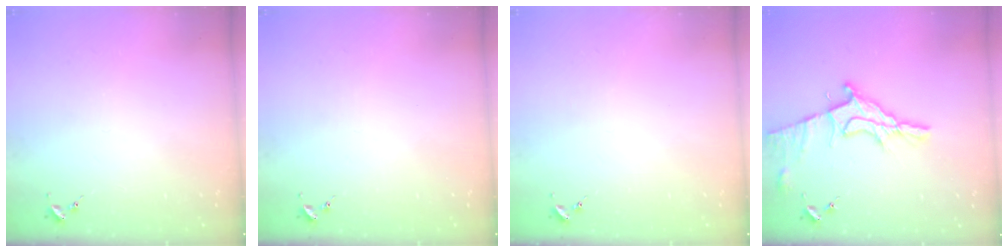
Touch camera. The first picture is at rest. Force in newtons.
{"total": 0.0}
{"total": 0.0}
{"total": 13.5, "press": 13.4, "slide": 1.3}